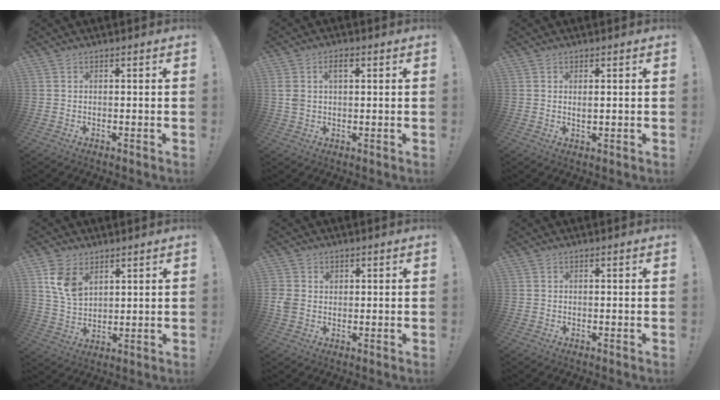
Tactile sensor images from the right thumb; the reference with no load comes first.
{"total": 4.6, "force": [1.6, 2.7, 3.3], "torque": [-0.059, 0.004, 0.027]}
{"total": 1.6, "force": [0.4, 0.5, 1.5], "torque": [-0.019, -0.004, 0.005]}
{"total": 9.7, "force": [4.8, 6.4, 5.5], "torque": [-0.092, -0.013, 0.096]}
{"total": 3.9, "force": [0.6, 3.4, 1.9], "torque": [-0.025, 0.003, 0.014]}
{"total": 0.0}